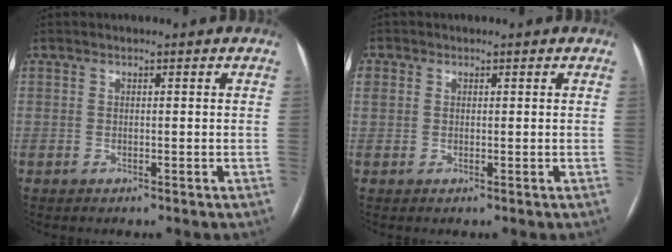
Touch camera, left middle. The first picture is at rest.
{"total": 2.0, "force": [0.6, 1.8, 0.8], "torque": [-0.023, 0.015, 0.017]}